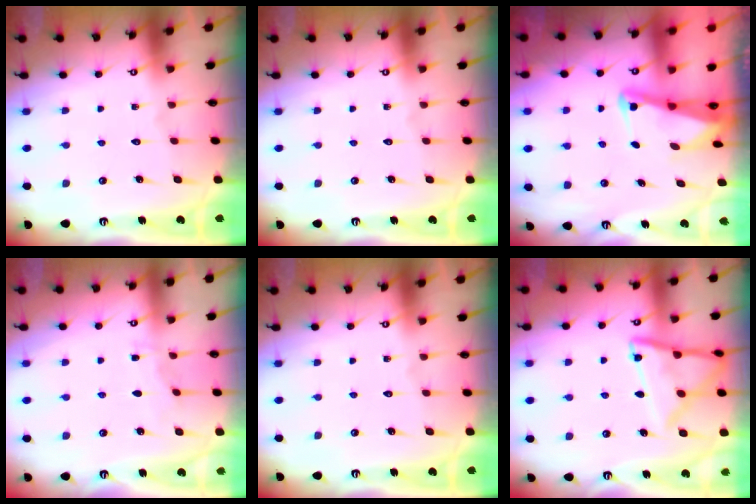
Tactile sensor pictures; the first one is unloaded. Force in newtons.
{"total": 0.0}
{"total": 3.4, "press": 3.4, "slide": 0.5}
{"total": 2.8, "press": 2.8, "slide": 0.3}
{"total": 0.0}
{"total": 13.1, "press": 13.1, "slide": 1.4}